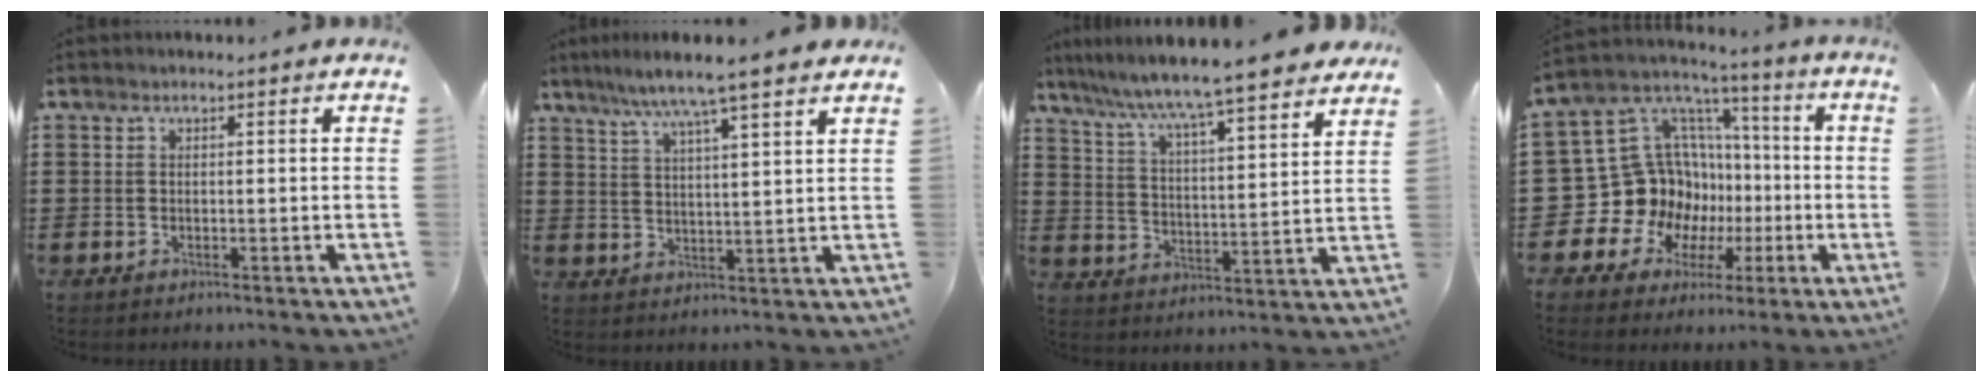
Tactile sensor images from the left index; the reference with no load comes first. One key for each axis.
{"total": 6.7, "fx": 5.4, "fy": -0.6, "fz": 4.0, "tx": -0.094, "ty": -0.020, "tz": 0.091}
{"total": 6.4, "fx": 5.9, "fy": -0.6, "fz": 2.5, "tx": -0.075, "ty": -0.049, "tz": 0.093}
{"total": 16.6, "fx": -2.6, "fy": 15.2, "fz": 6.2, "tx": -0.159, "ty": -0.033, "tz": -0.002}